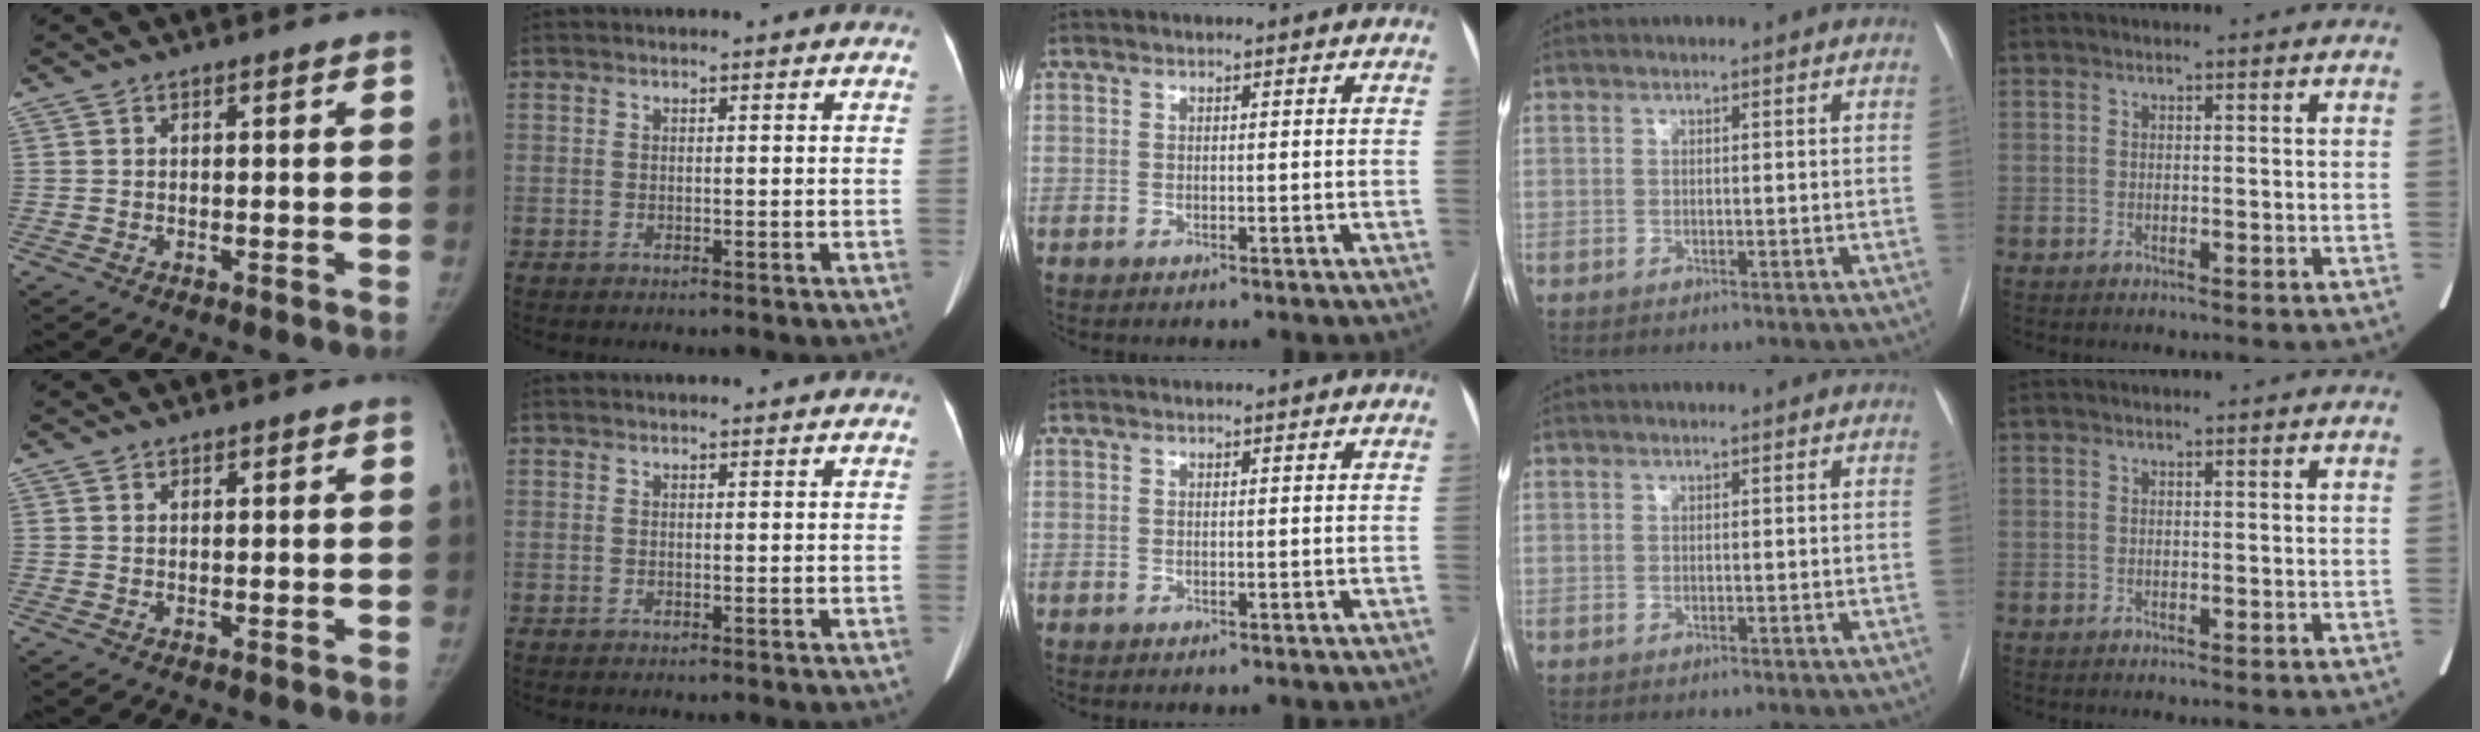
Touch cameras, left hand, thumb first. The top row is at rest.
{"index": {"total": 1.8, "force": [1.7, 0.3, 0.5], "torque": [-0.011, 0.011, 0.018]}}